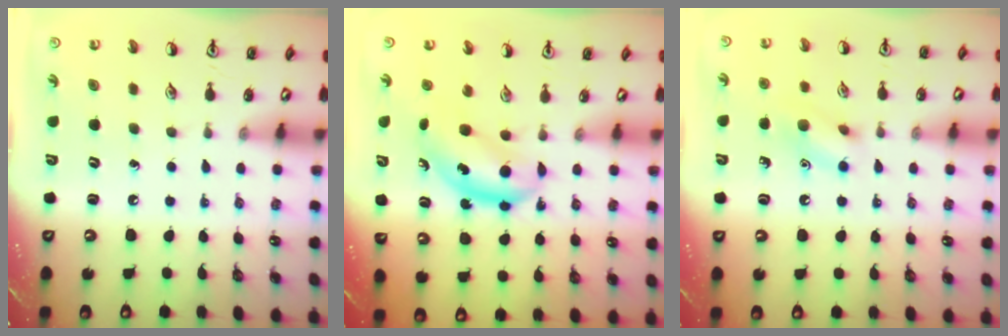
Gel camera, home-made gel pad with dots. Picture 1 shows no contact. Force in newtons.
{"total": 5.0, "press": 5.0, "slide": 0.6}
{"total": 9.2, "press": 9.2, "slide": 1.2}